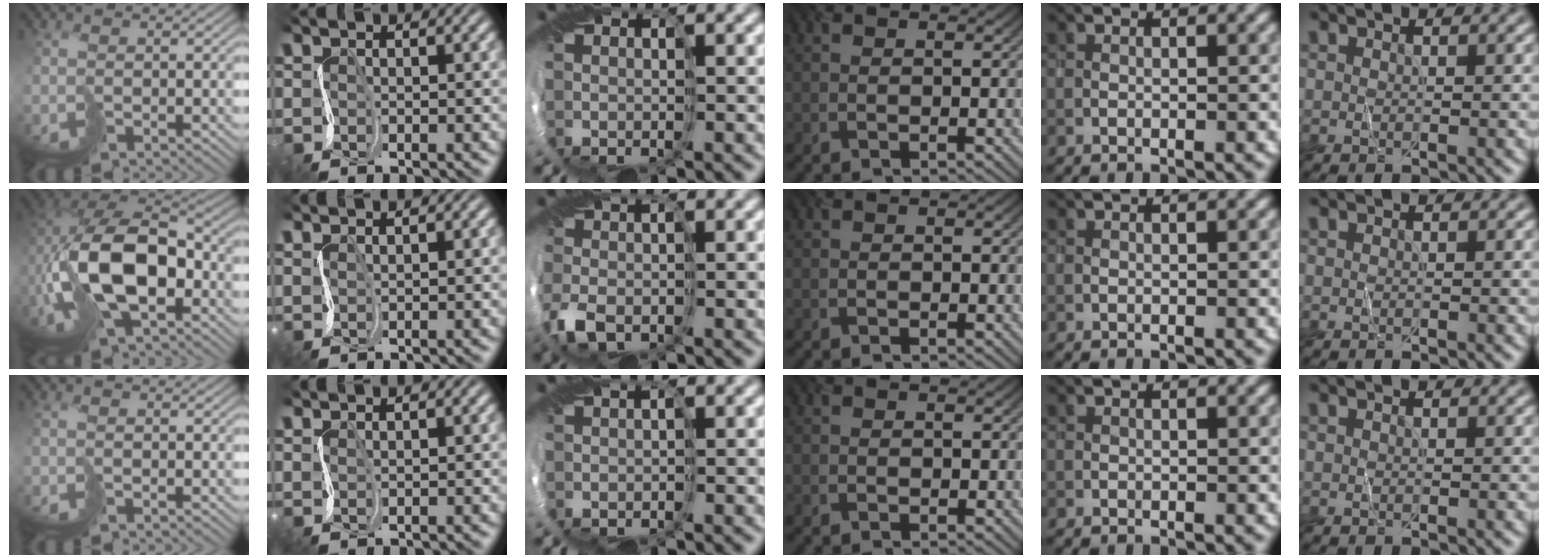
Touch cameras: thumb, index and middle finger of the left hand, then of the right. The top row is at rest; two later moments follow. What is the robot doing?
{"motion": "cut", "object": "receipt paper"}